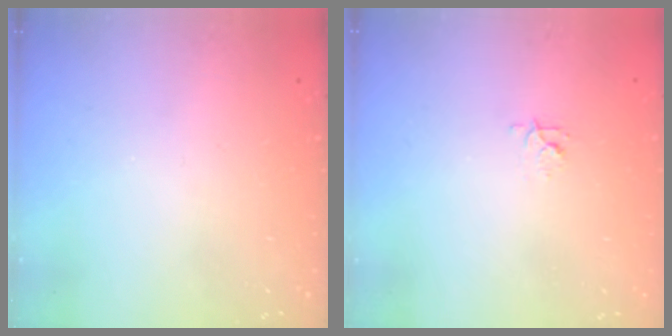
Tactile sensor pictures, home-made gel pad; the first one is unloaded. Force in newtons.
{"total": 3.8, "press": 3.7, "slide": 0.4}